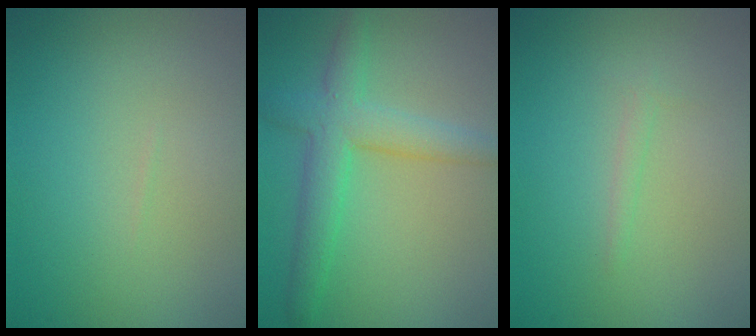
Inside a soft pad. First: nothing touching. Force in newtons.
{"total": 4.6, "press": 4.6, "slide": 0.2}
{"total": 0.7, "press": 0.7, "slide": 0.1}